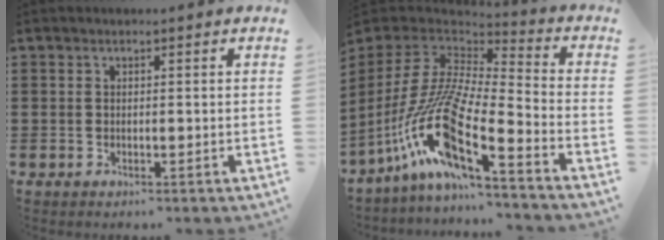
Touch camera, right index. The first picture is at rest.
{"total": 14.7, "force": [-7.6, 2.9, 12.3], "torque": [-0.280, -0.016, -0.157]}